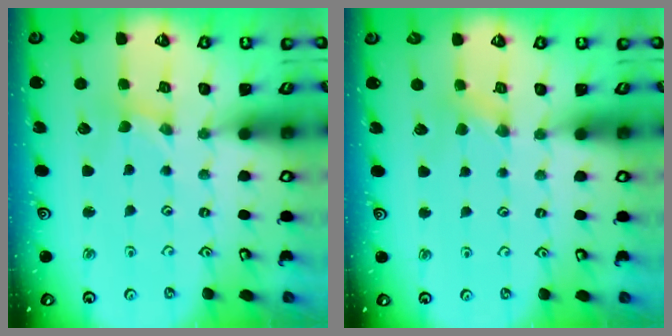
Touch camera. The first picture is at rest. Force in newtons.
{"total": 2.0, "press": 2.0, "slide": 0.5}